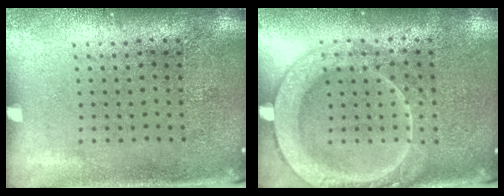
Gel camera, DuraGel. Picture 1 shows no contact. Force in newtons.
{"total": 2.0, "press": 2.0, "slide": 0.3}